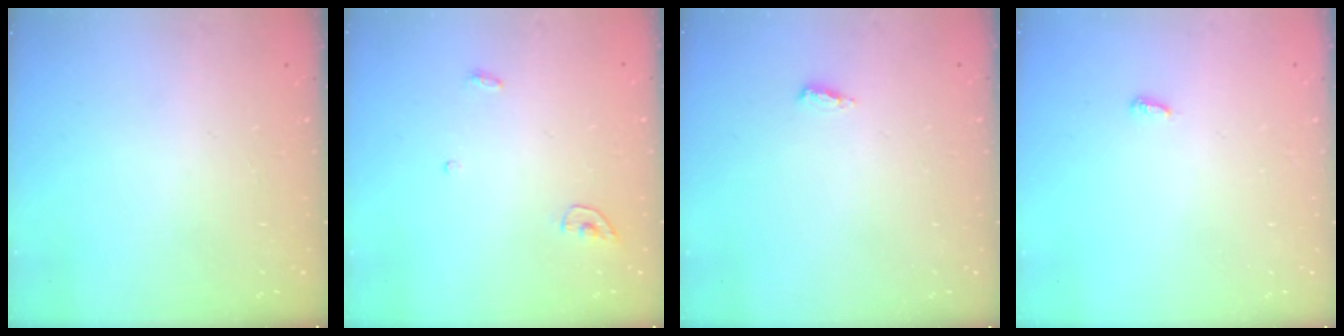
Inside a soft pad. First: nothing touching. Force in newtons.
{"total": 3.4, "press": 3.4, "slide": 0.3}
{"total": 2.7, "press": 2.5, "slide": 1.0}
{"total": 2.9, "press": 2.9, "slide": 0.3}